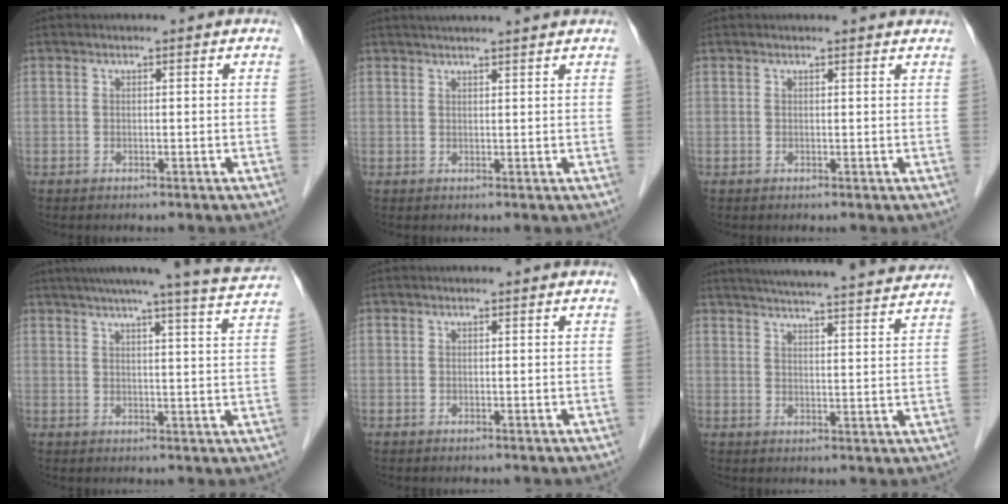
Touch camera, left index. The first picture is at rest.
{"total": 2.8, "force": [2.5, -0.5, 1.2], "torque": [-0.012, 0.021, 0.041]}
{"total": 2.6, "force": [2.6, 0.0, 0.6], "torque": [-0.012, 0.004, 0.022]}
{"total": 15.3, "force": [13.9, -1.1, 6.3], "torque": [-0.098, -0.028, 0.165]}
{"total": 0.0}
{"total": 21.9, "force": [20.4, 0.6, 7.9], "torque": [-0.122, -0.006, 0.261]}